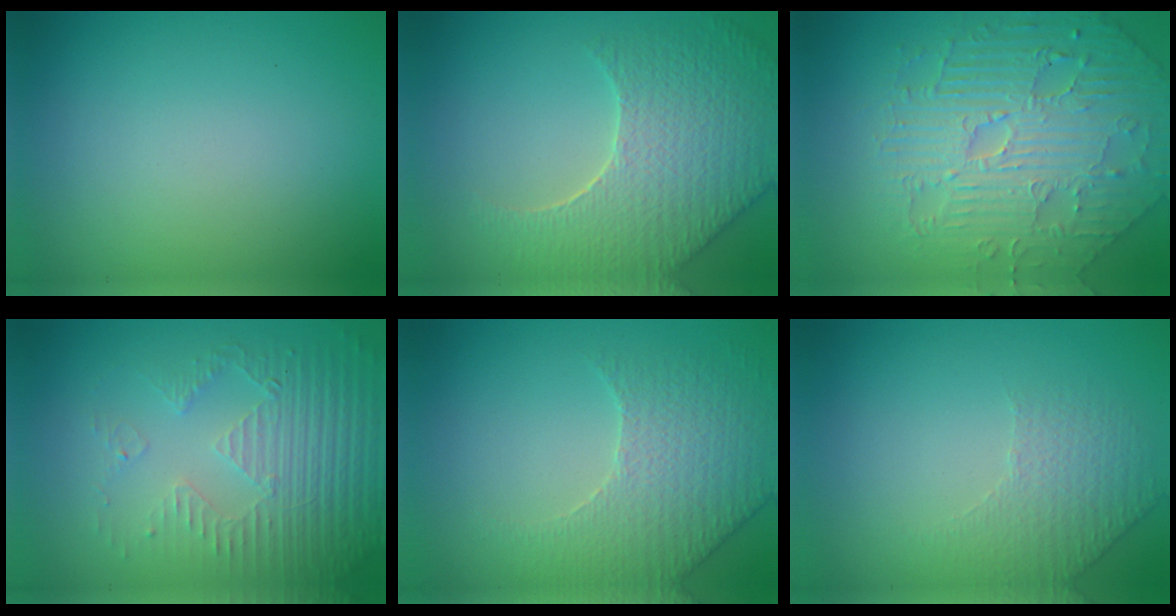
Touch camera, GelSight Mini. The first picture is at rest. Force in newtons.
{"total": 7.6, "press": 5.8, "slide": 4.9}
{"total": 5.9, "press": 5.3, "slide": 2.5}
{"total": 5.4, "press": 3.6, "slide": 4.0}
{"total": 3.1, "press": 3.0, "slide": 1.0}
{"total": 1.7, "press": 1.3, "slide": 1.1}